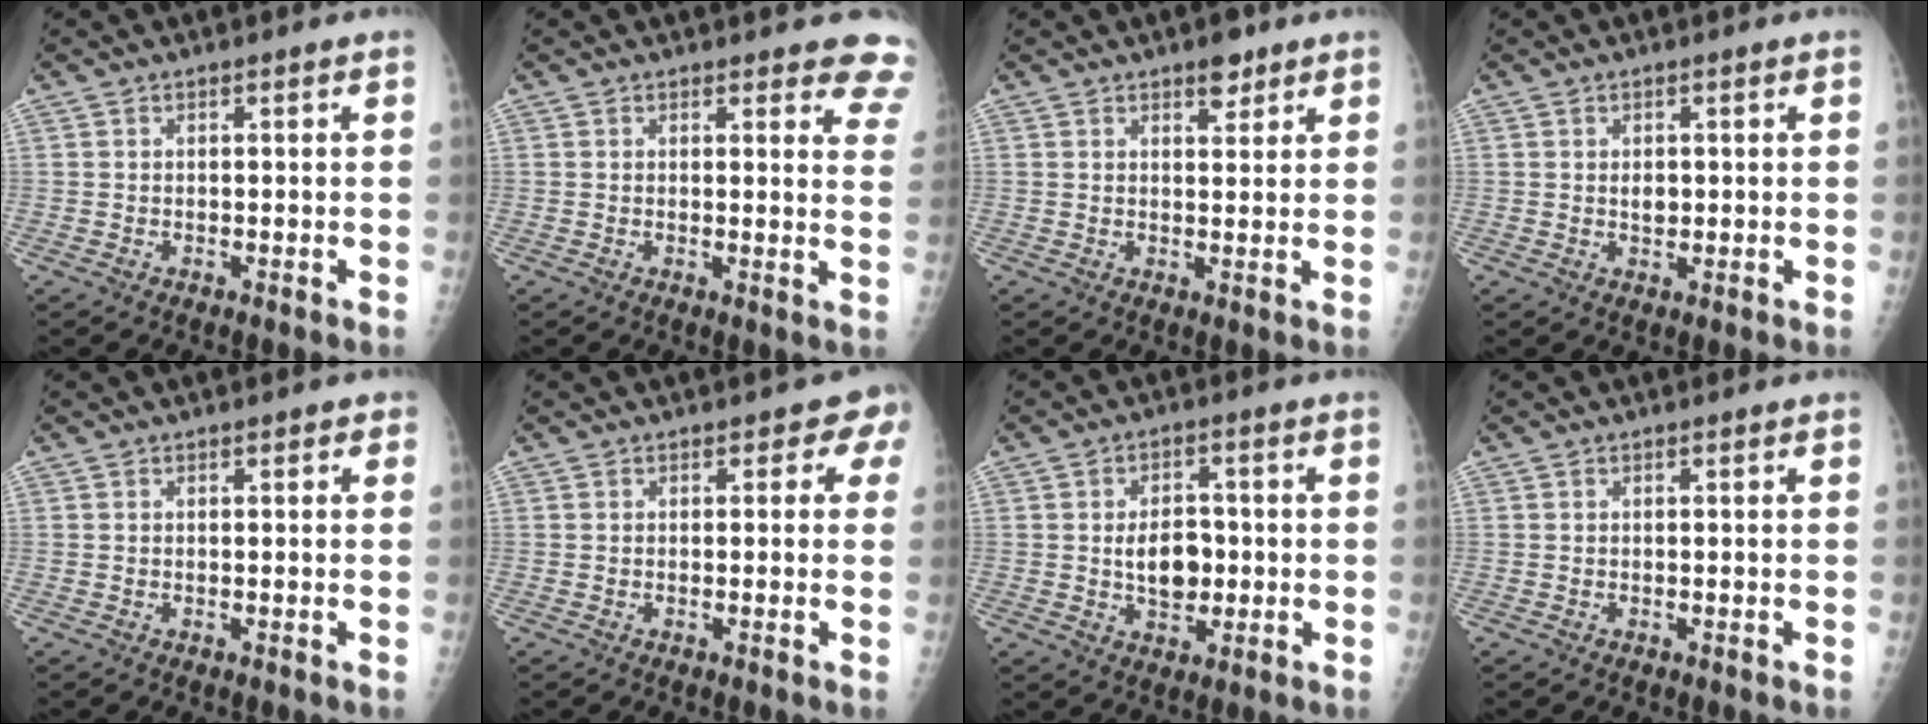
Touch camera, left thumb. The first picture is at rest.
{"total": 8.1, "force": [7.1, 2.6, 2.9], "torque": [0.011, -0.032, 0.051]}
{"total": 3.6, "force": [2.5, 1.6, 2.0], "torque": [-0.012, -0.013, 0.035]}
{"total": 1.8, "force": [0.3, 1.2, 1.3], "torque": [-0.013, -0.002, 0.007]}
{"total": 1.1, "force": [0.5, 0.6, 0.8], "torque": [-0.002, 0.001, 0.002]}
{"total": 2.6, "force": [1.0, 1.8, 1.6], "torque": [0.014, 0.004, -0.001]}
{"total": 7.2, "force": [-0.4, 4.9, 5.3], "torque": [-0.060, 0.002, -0.004]}
{"total": 0.0}